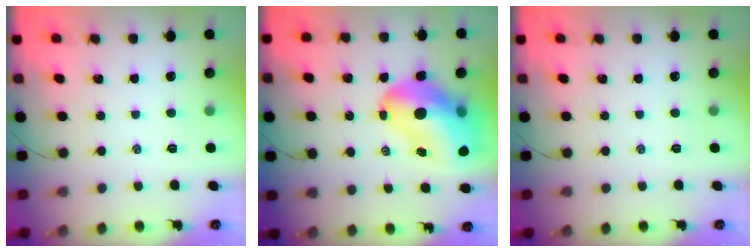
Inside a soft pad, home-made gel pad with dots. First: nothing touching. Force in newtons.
{"total": 19.5, "press": 18.6, "slide": 5.7}
{"total": 0.0}